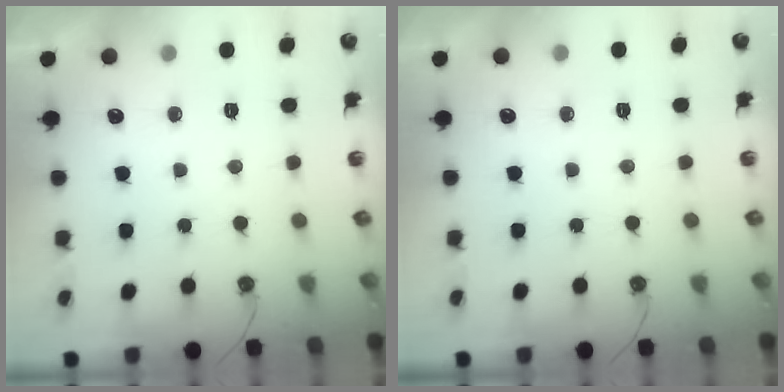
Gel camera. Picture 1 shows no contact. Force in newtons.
{"total": 0.0}